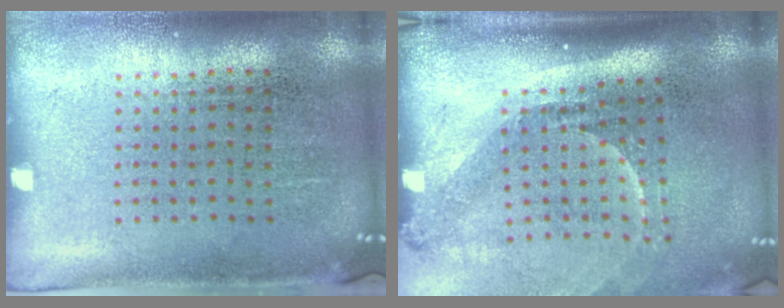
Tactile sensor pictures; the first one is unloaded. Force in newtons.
{"total": 2.2, "press": 1.5, "slide": 1.6}